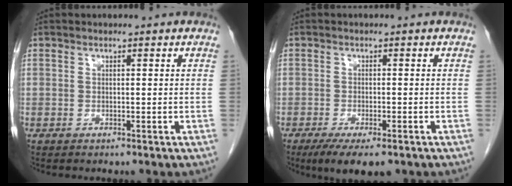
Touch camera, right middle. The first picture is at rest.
{"total": 7.1, "force": [-4.9, 1.9, 4.7], "torque": [-0.071, -0.016, -0.074]}